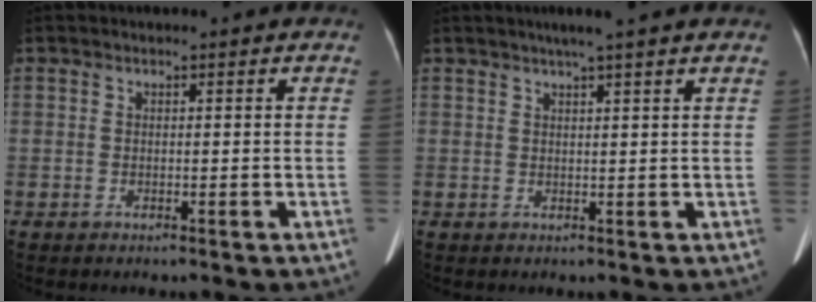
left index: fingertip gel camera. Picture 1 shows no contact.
{"total": 4.2, "force": [3.2, -0.7, 2.6], "torque": [-0.040, 0.014, 0.047]}